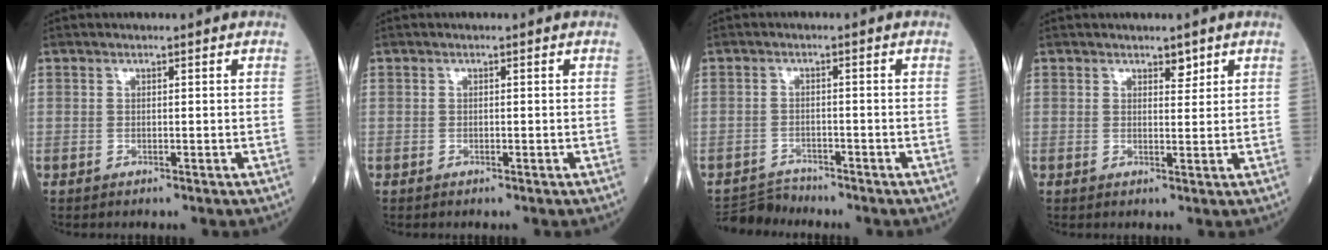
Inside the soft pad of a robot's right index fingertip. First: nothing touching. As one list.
[{"total": 0.0}, {"total": 3.4, "force": [-3.2, 0.1, -1.0], "torque": [0.021, -0.007, -0.057]}, {"total": 1.7, "force": [1.2, 0.7, 0.8], "torque": [-0.009, -0.003, 0.017]}]